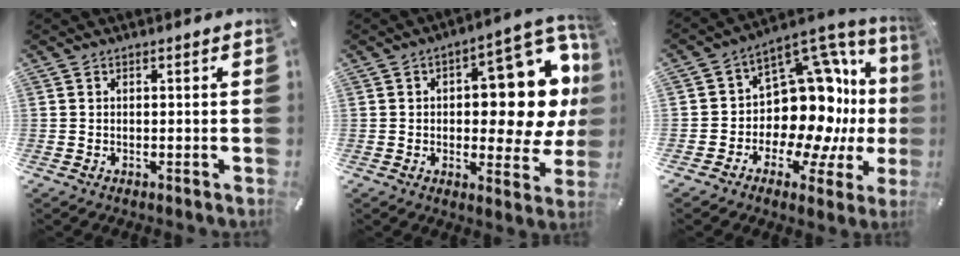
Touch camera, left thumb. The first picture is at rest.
{"total": 19.9, "force": [4.9, 8.9, 17.1], "torque": [-0.197, -0.049, 0.076]}
{"total": 18.2, "force": [1.2, 12.7, 12.9], "torque": [-0.191, -0.050, 0.031]}